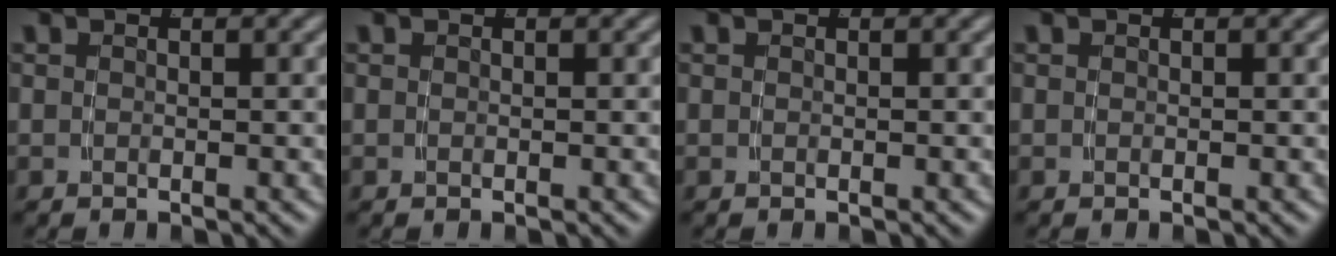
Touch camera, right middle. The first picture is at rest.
{"total": 0.0}
{"total": 0.0}
{"total": 0.0}